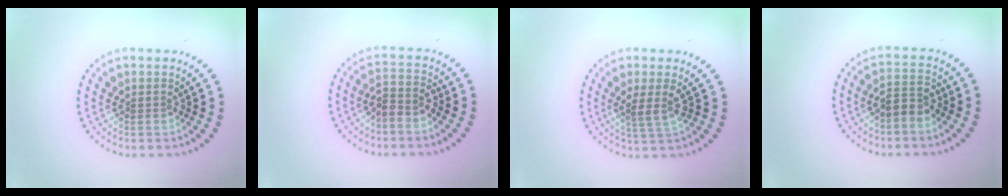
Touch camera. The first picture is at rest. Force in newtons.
{"total": 2.1, "press": 1.7, "slide": 1.2}
{"total": 2.1, "press": 1.7, "slide": 1.3}
{"total": 2.4, "press": 2.2, "slide": 1.0}